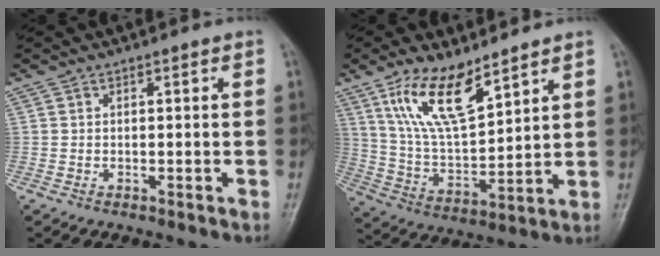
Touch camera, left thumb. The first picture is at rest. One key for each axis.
{"total": 13.3, "fx": 8.4, "fy": 4.9, "fz": 9.0, "tx": -0.152, "ty": -0.045, "tz": 0.175}